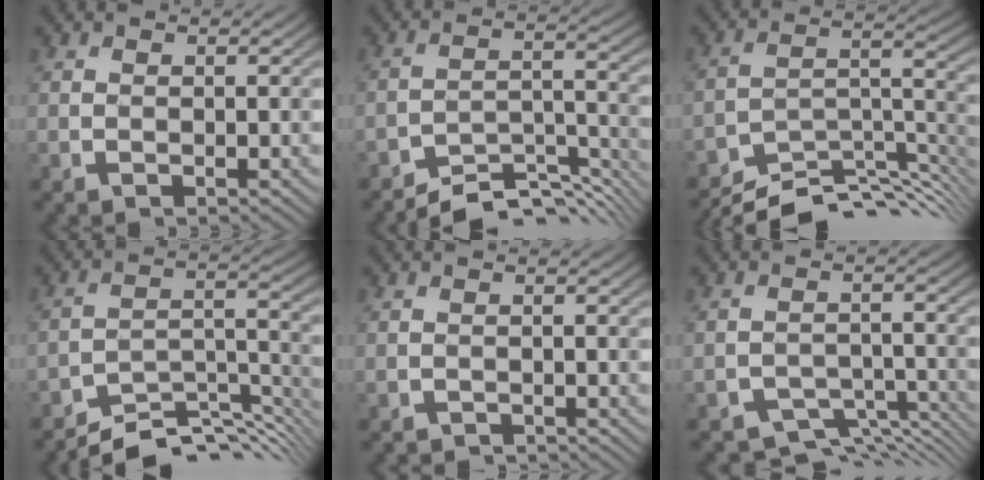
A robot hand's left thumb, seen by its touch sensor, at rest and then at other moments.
{"total": 7.9, "force": [-7.0, 2.0, 3.2], "torque": [-0.051, 0.003, -0.120]}
{"total": 11.1, "force": [-9.3, 2.9, 5.4], "torque": [-0.100, -0.001, -0.152]}
{"total": 8.8, "force": [-7.4, 2.3, 4.2], "torque": [-0.066, -0.005, -0.130]}
{"total": 1.2, "force": [-1.2, 0.1, 0.1], "torque": [0.001, -0.001, -0.024]}
{"total": 6.4, "force": [-5.4, 2.4, 2.6], "torque": [-0.039, -0.016, -0.085]}